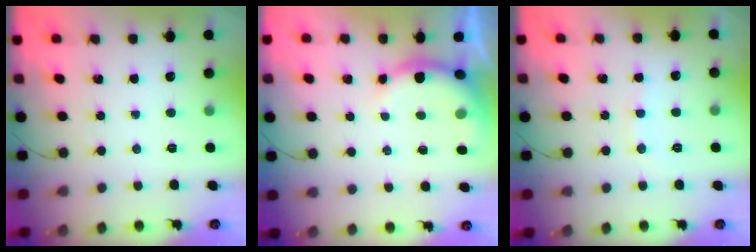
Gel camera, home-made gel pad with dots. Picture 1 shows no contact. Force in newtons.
{"total": 6.7, "press": 6.6, "slide": 1.1}
{"total": 7.5, "press": 7.4, "slide": 1.5}